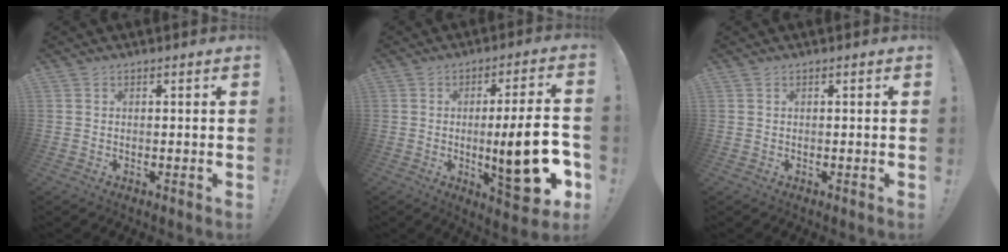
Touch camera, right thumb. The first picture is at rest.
{"total": 18.6, "force": [-3.2, 3.9, 17.9], "torque": [-0.250, -0.001, -0.043]}
{"total": 0.0}